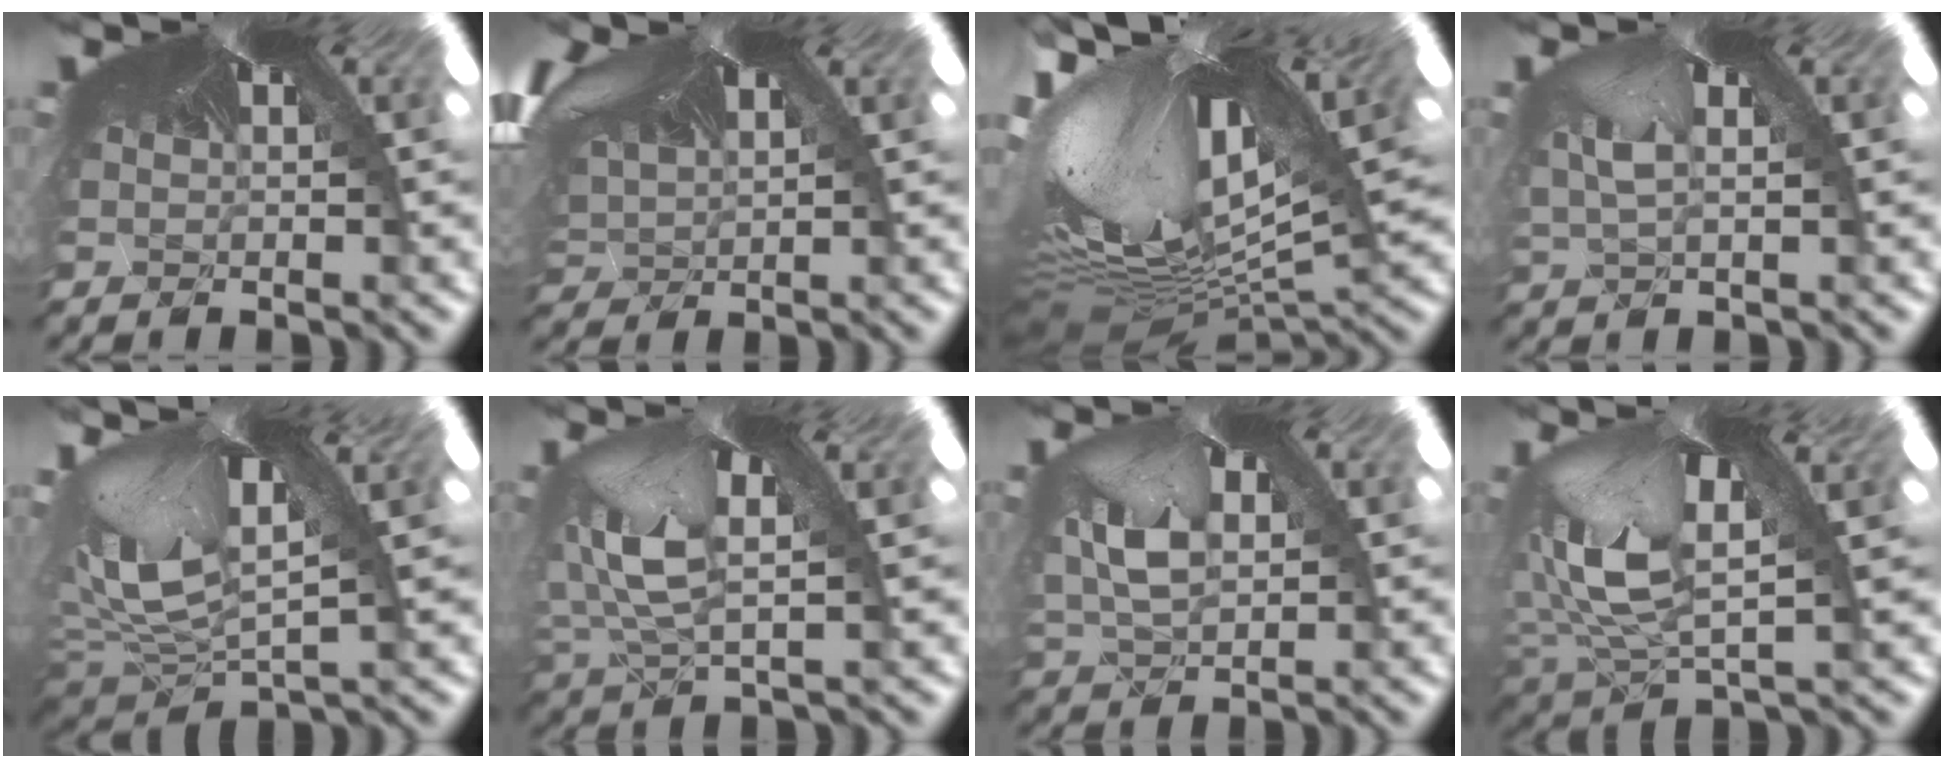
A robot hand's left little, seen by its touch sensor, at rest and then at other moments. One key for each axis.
{"total": 1.6, "fx": 0.4, "fy": 1.4, "fz": 0.5, "tx": -0.034, "ty": -0.014, "tz": 0.029}
{"total": 4.6, "fx": -3.5, "fy": 0.6, "fz": 2.9, "tx": -0.122, "ty": -0.093, "tz": -0.018}
{"total": 1.8, "fx": -1.6, "fy": 0.7, "fz": 0.6, "tx": -0.038, "ty": -0.024, "tz": 0.013}
{"total": 4.5, "fx": -3.9, "fy": 2.0, "fz": 1.2, "tx": -0.075, "ty": -0.086, "tz": -0.024}
{"total": 4.2, "fx": -3.7, "fy": 1.8, "fz": -0.6, "tx": -0.071, "ty": -0.076, "tz": -0.018}
{"total": 2.8, "fx": -0.9, "fy": 2.5, "fz": 1.0, "tx": -0.050, "ty": -0.017, "tz": 0.026}
{"total": 4.3, "fx": -3.6, "fy": 2.2, "fz": 0.8, "tx": -0.084, "ty": -0.083, "tz": -0.017}